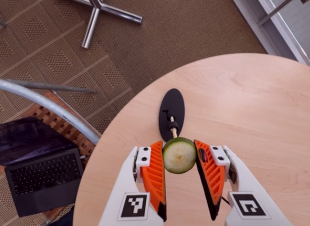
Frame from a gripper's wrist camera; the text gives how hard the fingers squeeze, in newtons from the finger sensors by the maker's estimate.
{"total": 8.3, "left": 8.9, "right": 7.8}